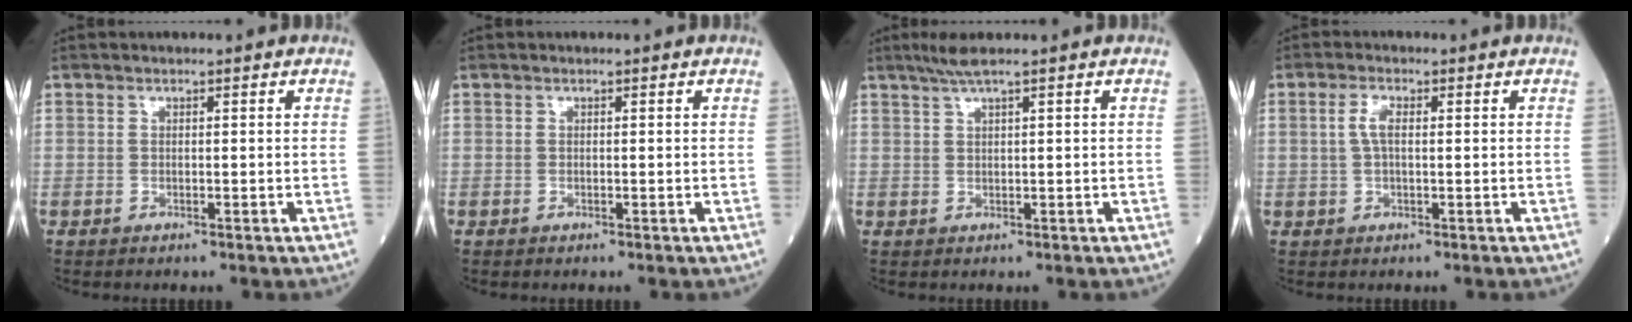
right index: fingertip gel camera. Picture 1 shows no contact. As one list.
[{"total": 0.0}, {"total": 2.6, "force": [1.8, -0.4, 1.8], "torque": [-0.047, 0.007, 0.041]}, {"total": 2.7, "force": [0.4, 0.9, 2.5], "torque": [-0.056, 0.008, 0.008]}]